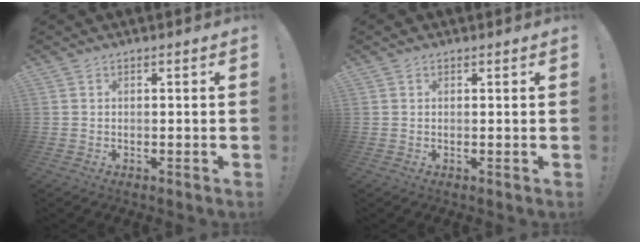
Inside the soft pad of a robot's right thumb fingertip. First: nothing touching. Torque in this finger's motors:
{"motor_torque": [-0.07, 1.65, 1.01, 1.16, 0.01]}